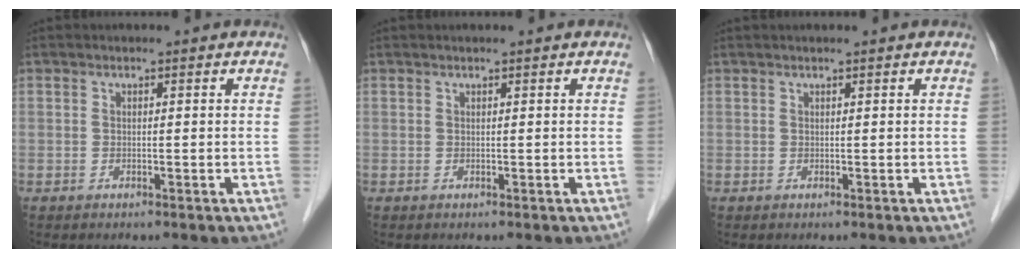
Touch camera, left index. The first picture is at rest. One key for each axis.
{"total": 0.8, "fx": 0.6, "fy": -0.2, "fz": 0.5, "tx": -0.018, "ty": 0.009, "tz": 0.017}
{"total": 1.1, "fx": 0.8, "fy": -0.2, "fz": 0.7, "tx": -0.020, "ty": 0.012, "tz": 0.020}